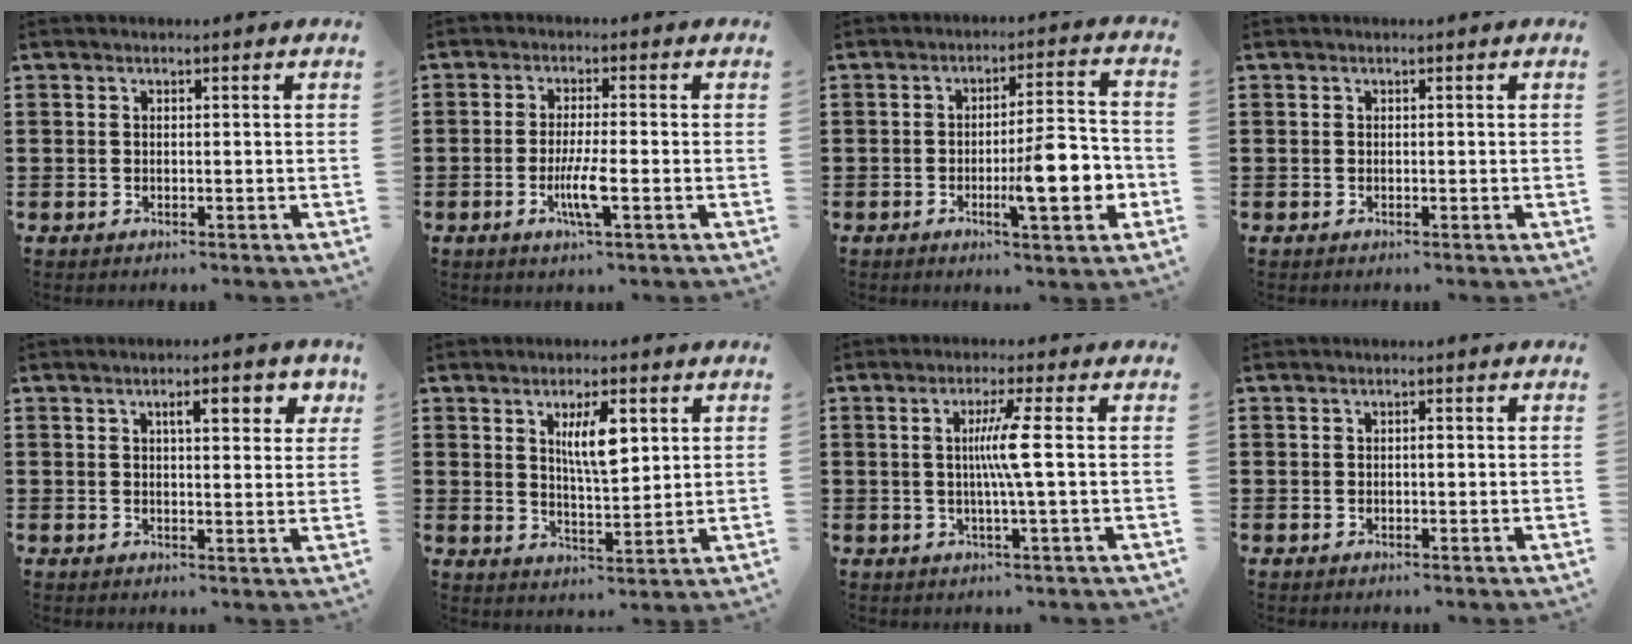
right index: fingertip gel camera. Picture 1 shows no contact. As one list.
[{"total": 5.0, "force": [-1.8, 0.6, 4.6], "torque": [-0.091, -0.011, -0.033]}, {"total": 9.8, "force": [-2.8, 2.3, 9.1], "torque": [-0.119, -0.004, -0.046]}, {"total": 0.0}, {"total": 4.1, "force": [1.7, 0.8, 3.7], "torque": [-0.052, -0.003, 0.020]}, {"total": 6.3, "force": [2.2, 1.6, 5.7], "torque": [-0.108, 0.001, 0.035]}, {"total": 5.6, "force": [0.1, -1.3, 5.4], "torque": [-0.098, -0.012, -0.005]}, {"total": 0.6, "force": [-0.2, -0.2, 0.6], "torque": [-0.010, -0.005, -0.003]}]